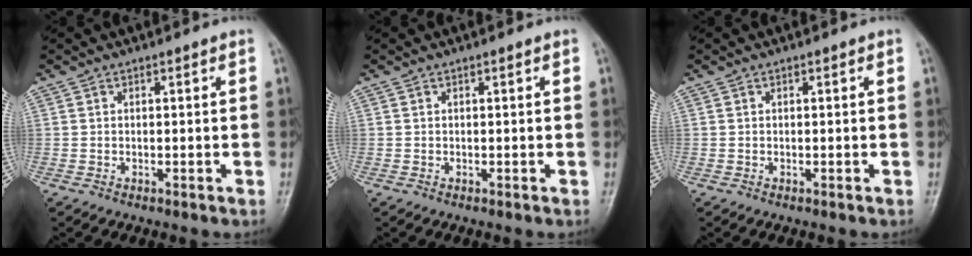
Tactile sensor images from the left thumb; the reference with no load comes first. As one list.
[{"total": 0.0}, {"total": 0.0}]